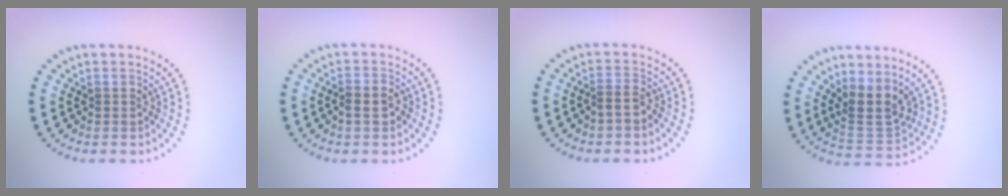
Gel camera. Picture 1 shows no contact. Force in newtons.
{"total": 1.3, "press": 1.2, "slide": 0.5}
{"total": 1.3, "press": 0.9, "slide": 0.9}
{"total": 3.4, "press": 3.0, "slide": 1.6}